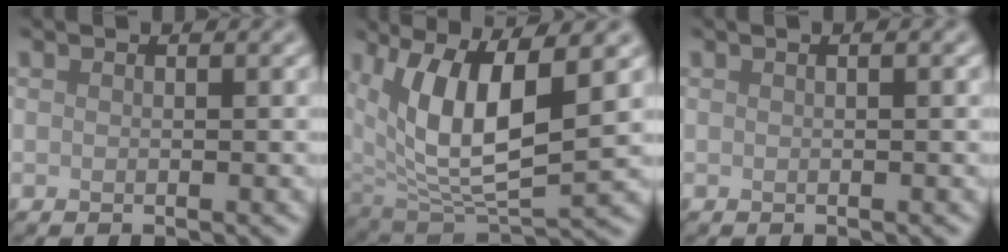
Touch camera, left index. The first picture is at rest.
{"total": 8.8, "force": [3.1, 3.4, 7.5], "torque": [-0.149, -0.013, 0.056]}
{"total": 0.7, "force": [0.3, 0.1, 0.7], "torque": [-0.009, 0.005, 0.001]}